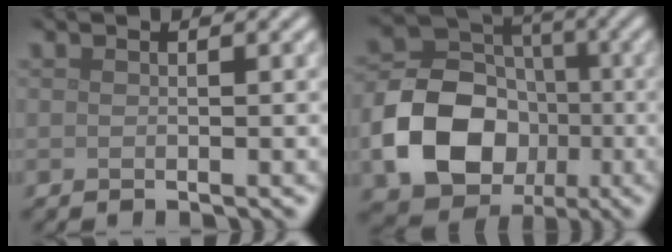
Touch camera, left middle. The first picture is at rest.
{"total": 10.7, "force": [-2.9, 8.4, 5.9], "torque": [-0.109, -0.007, -0.057]}